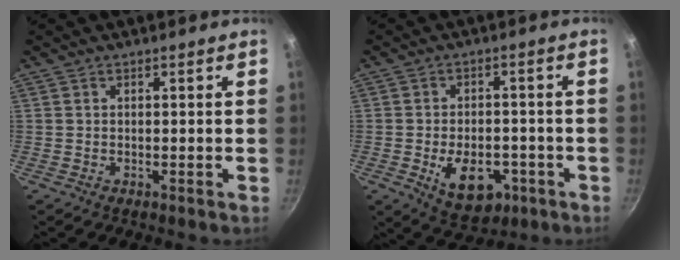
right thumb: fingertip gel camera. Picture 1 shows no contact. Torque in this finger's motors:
{"motor_torque": [-0.22, 0.54, 0.37, 0.42, 0.12]}